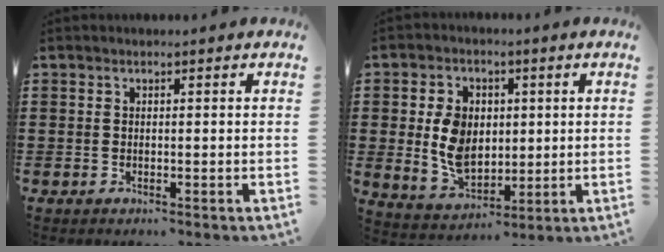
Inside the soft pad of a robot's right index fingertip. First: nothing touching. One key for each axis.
{"total": 8.2, "fx": 0.8, "fy": 6.2, "fz": 5.4, "tx": -0.122, "ty": 0.011, "tz": 0.014}